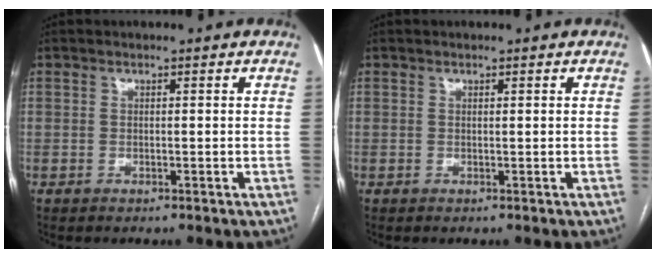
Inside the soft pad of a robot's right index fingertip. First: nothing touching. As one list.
[{"total": 0.0}]